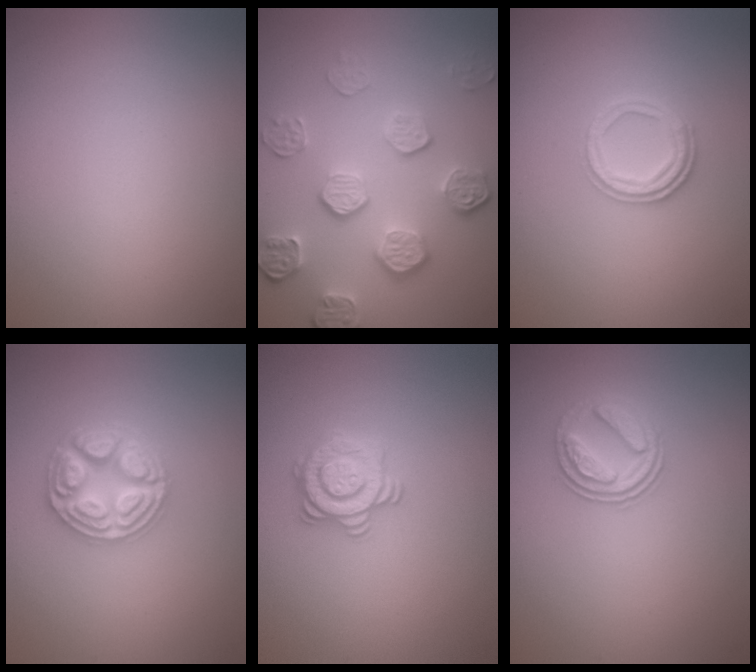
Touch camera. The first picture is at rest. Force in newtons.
{"total": 5.4, "press": 3.9, "slide": 3.7}
{"total": 2.5, "press": 2.4, "slide": 0.8}
{"total": 4.9, "press": 4.9, "slide": 0.6}
{"total": 2.8, "press": 2.7, "slide": 0.7}
{"total": 2.8, "press": 2.6, "slide": 1.2}